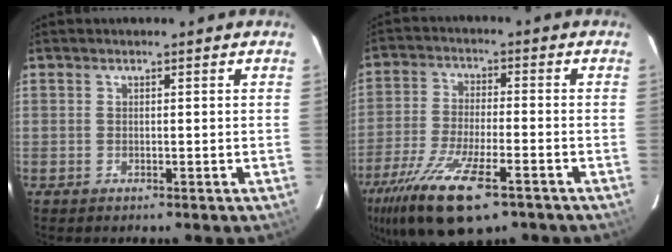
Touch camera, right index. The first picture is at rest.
{"total": 17.4, "force": [-10.7, 5.5, 12.6], "torque": [-0.263, -0.055, -0.193]}